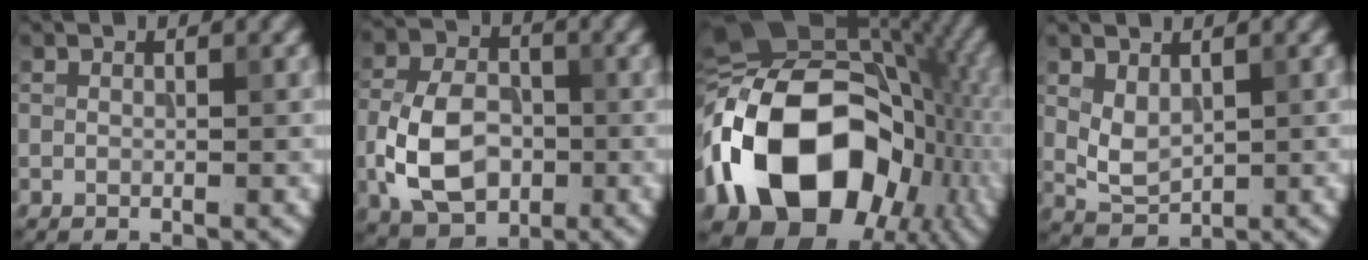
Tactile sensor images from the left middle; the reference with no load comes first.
{"total": 7.0, "force": [-1.8, 5.0, 4.6], "torque": [-0.098, 0.006, -0.034]}
{"total": 19.1, "force": [-3.9, 14.1, 12.2], "torque": [-0.223, 0.006, -0.067]}
{"total": 1.9, "force": [0.8, 1.3, 1.2], "torque": [-0.032, 0.001, 0.030]}